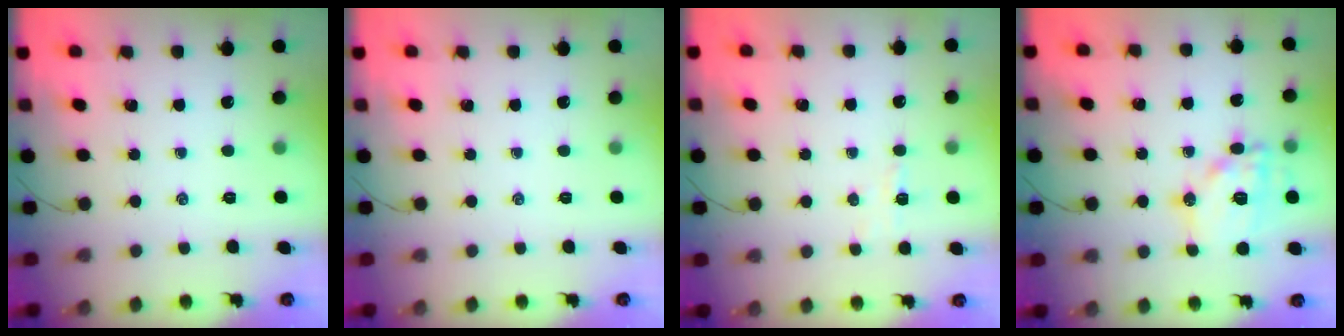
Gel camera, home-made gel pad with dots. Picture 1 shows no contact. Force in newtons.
{"total": 0.0}
{"total": 2.6, "press": 2.5, "slide": 0.9}
{"total": 14.7, "press": 14.6, "slide": 1.8}